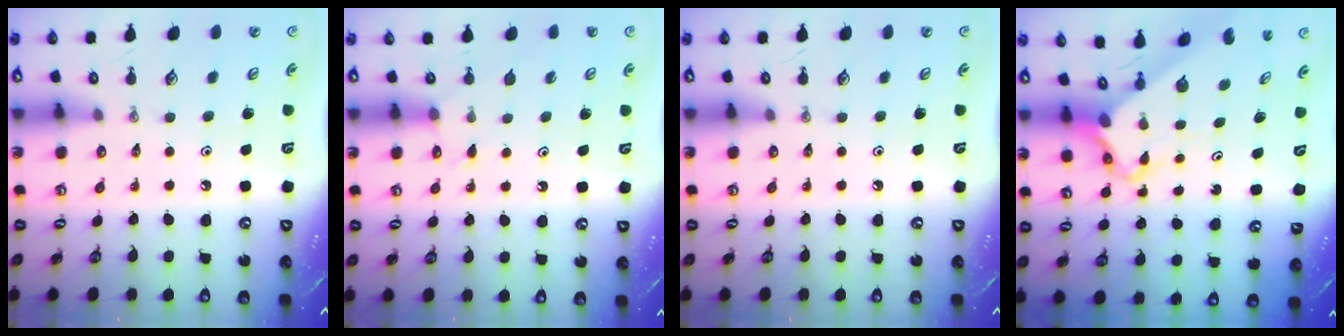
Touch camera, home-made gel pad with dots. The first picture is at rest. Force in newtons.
{"total": 3.9, "press": 3.9, "slide": 0.6}
{"total": 0.0}
{"total": 3.8, "press": 3.8, "slide": 0.4}